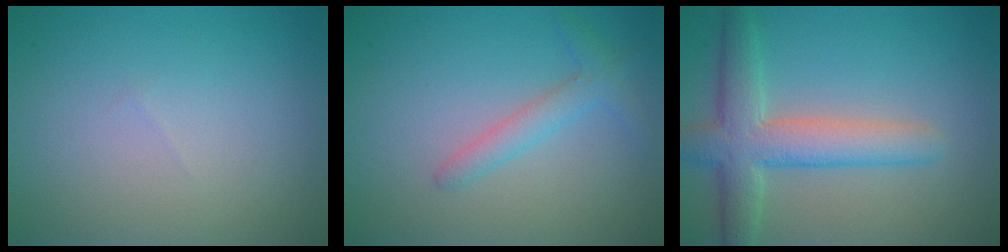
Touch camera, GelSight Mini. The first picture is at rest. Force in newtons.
{"total": 2.2, "press": 2.2, "slide": 0.1}
{"total": 5.7, "press": 5.7, "slide": 0.2}